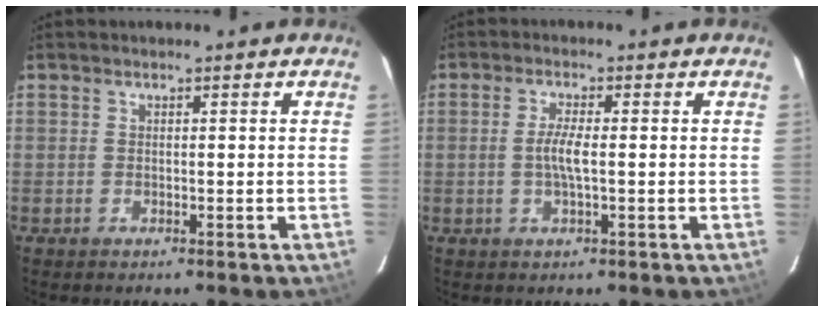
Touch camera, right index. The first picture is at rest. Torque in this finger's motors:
{"motor_torque": [0.57, -0.16, 0.30, 0.09]}